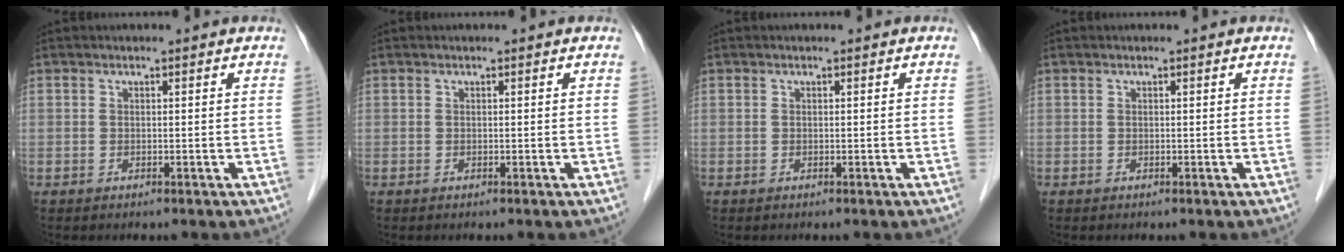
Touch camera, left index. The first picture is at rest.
{"total": 0.0}
{"total": 0.0}
{"total": 0.0}